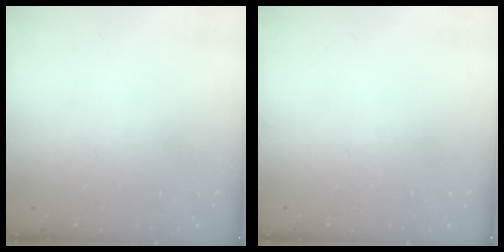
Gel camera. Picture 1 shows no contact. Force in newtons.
{"total": 0.0}